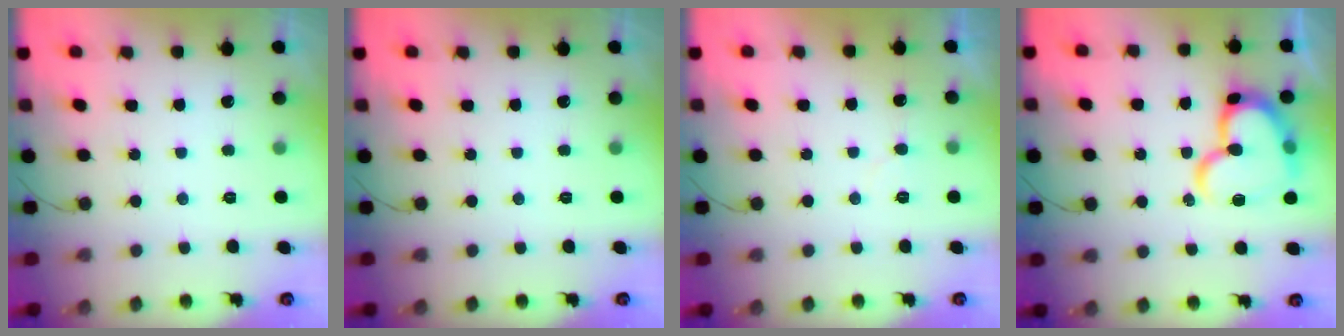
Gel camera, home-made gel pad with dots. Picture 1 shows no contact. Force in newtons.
{"total": 0.0}
{"total": 5.3, "press": 5.3, "slide": 0.5}
{"total": 18.7, "press": 18.6, "slide": 1.9}